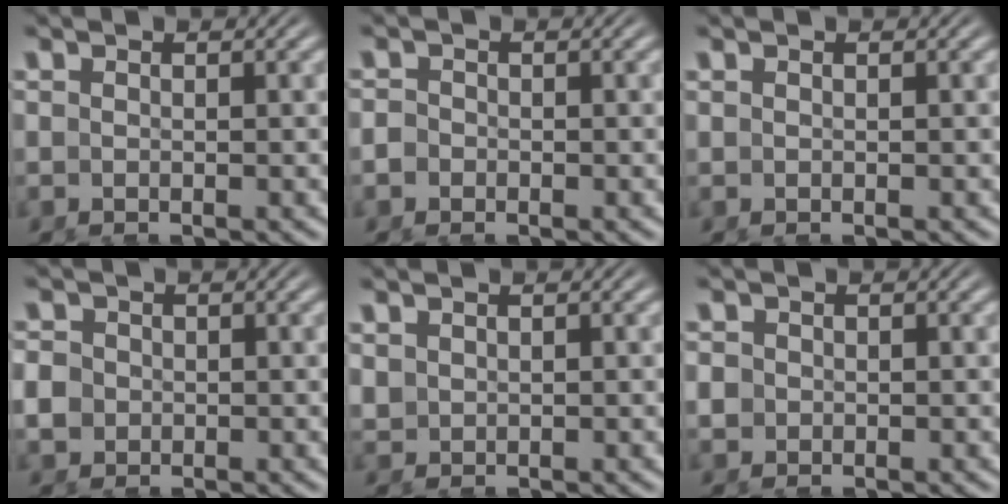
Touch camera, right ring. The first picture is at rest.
{"total": 1.1, "force": [-0.6, 1.0, 0.1], "torque": [-0.009, -0.008, -0.011]}
{"total": 0.0}
{"total": 1.8, "force": [-0.1, 1.6, 0.7], "torque": [-0.023, -0.004, 0.001]}
{"total": 1.0, "force": [1.0, 0.2, 0.1], "torque": [-0.003, 0.000, 0.026]}
{"total": 1.3, "force": [0.0, 1.2, 0.5], "torque": [-0.018, -0.008, 0.003]}